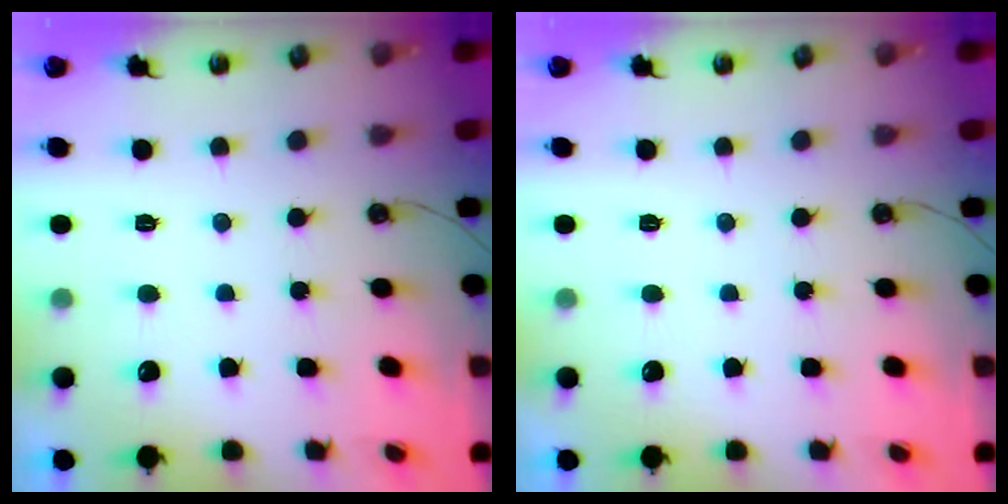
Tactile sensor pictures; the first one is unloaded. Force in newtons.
{"total": 0.0}